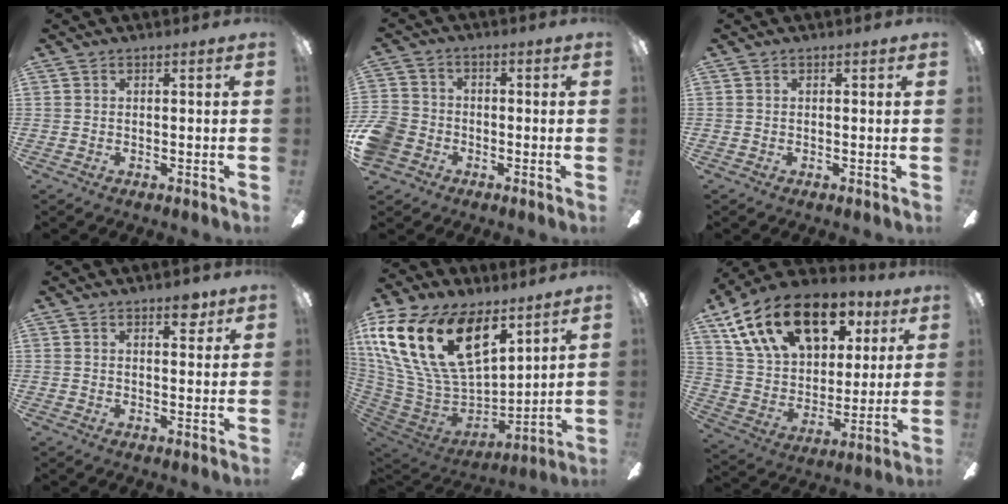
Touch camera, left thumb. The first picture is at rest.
{"total": 7.8, "force": [-3.4, 6.3, 3.2], "torque": [-0.083, 0.034, -0.062]}
{"total": 0.0}
{"total": 4.2, "force": [2.7, 1.7, 2.7], "torque": [-0.020, -0.013, 0.039]}
{"total": 27.0, "force": [12.6, 15.4, 18.3], "torque": [-0.385, -0.060, 0.232]}
{"total": 22.1, "force": [12.8, 12.9, 12.5], "torque": [-0.220, -0.049, 0.232]}